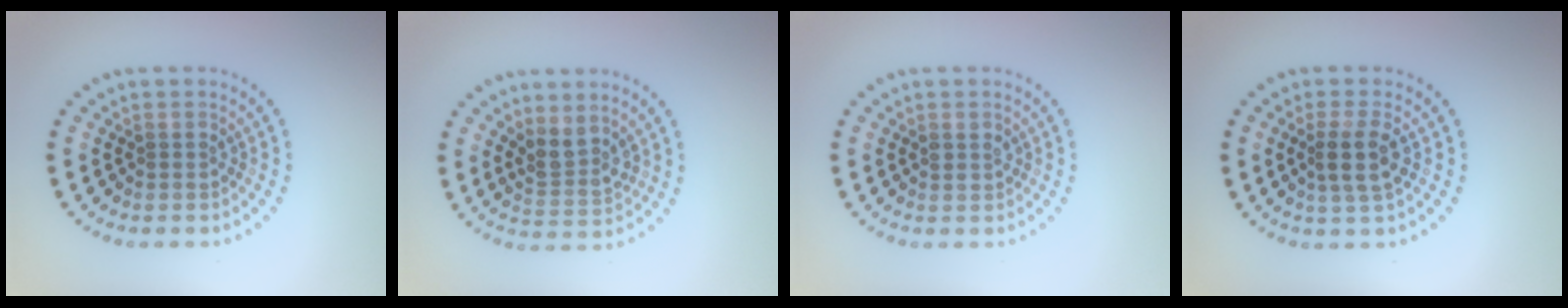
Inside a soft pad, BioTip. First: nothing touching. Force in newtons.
{"total": 2.5, "press": 1.9, "slide": 1.6}
{"total": 0.9, "press": 0.8, "slide": 0.5}
{"total": 2.6, "press": 2.3, "slide": 1.2}